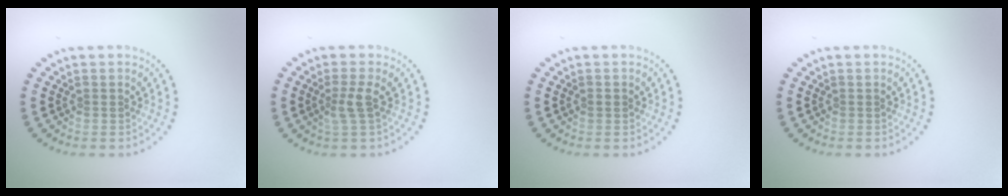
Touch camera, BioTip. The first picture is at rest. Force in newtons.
{"total": 1.7, "press": 1.3, "slide": 1.1}
{"total": 0.5, "press": 0.5, "slide": 0.1}
{"total": 0.0}